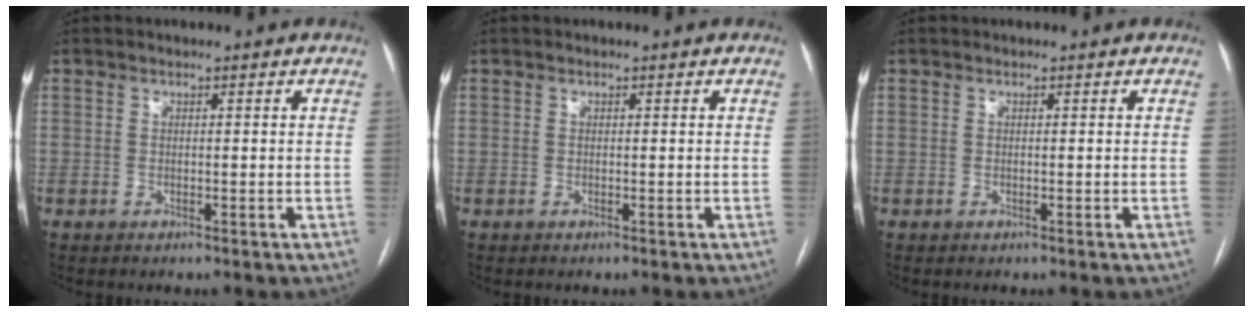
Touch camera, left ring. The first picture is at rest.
{"total": 0.0}
{"total": 0.0}